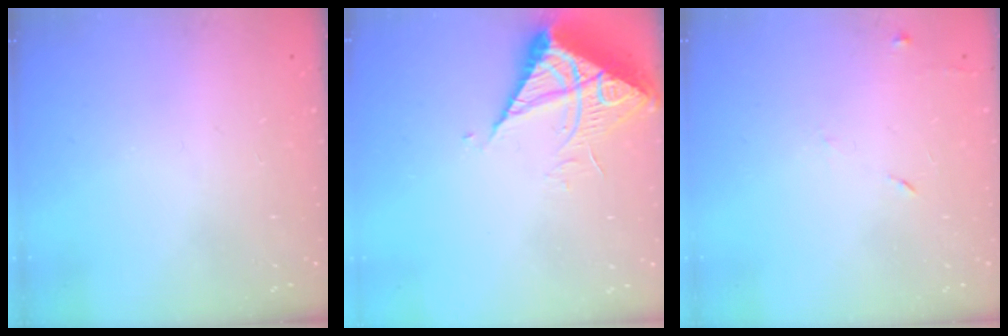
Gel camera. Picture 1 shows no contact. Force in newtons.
{"total": 7.8, "press": 7.8, "slide": 0.8}
{"total": 5.2, "press": 5.1, "slide": 0.6}